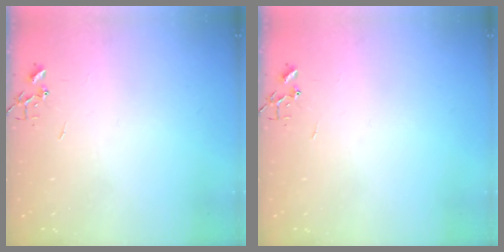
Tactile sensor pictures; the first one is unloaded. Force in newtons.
{"total": 0.0}